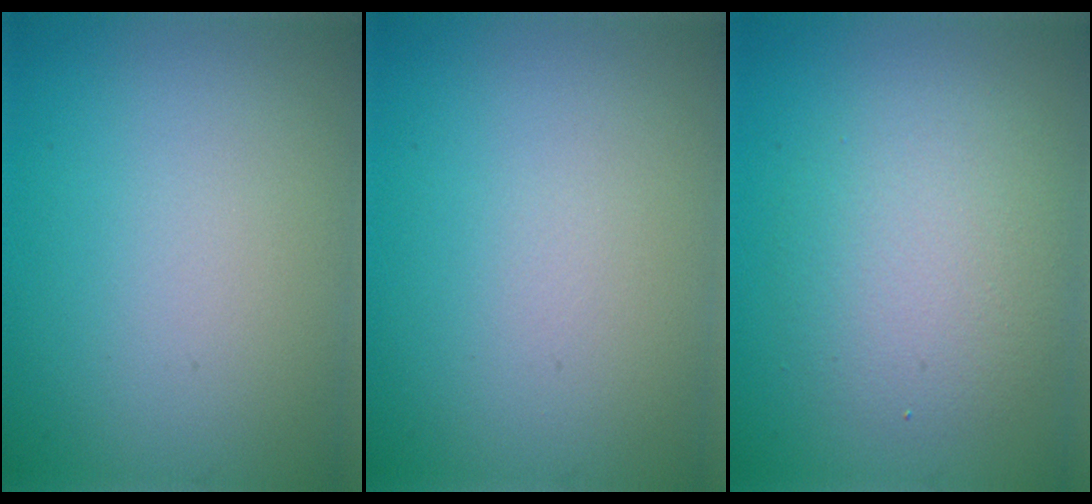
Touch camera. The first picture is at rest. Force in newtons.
{"total": 0.0}
{"total": 4.2, "press": 4.2, "slide": 0.3}